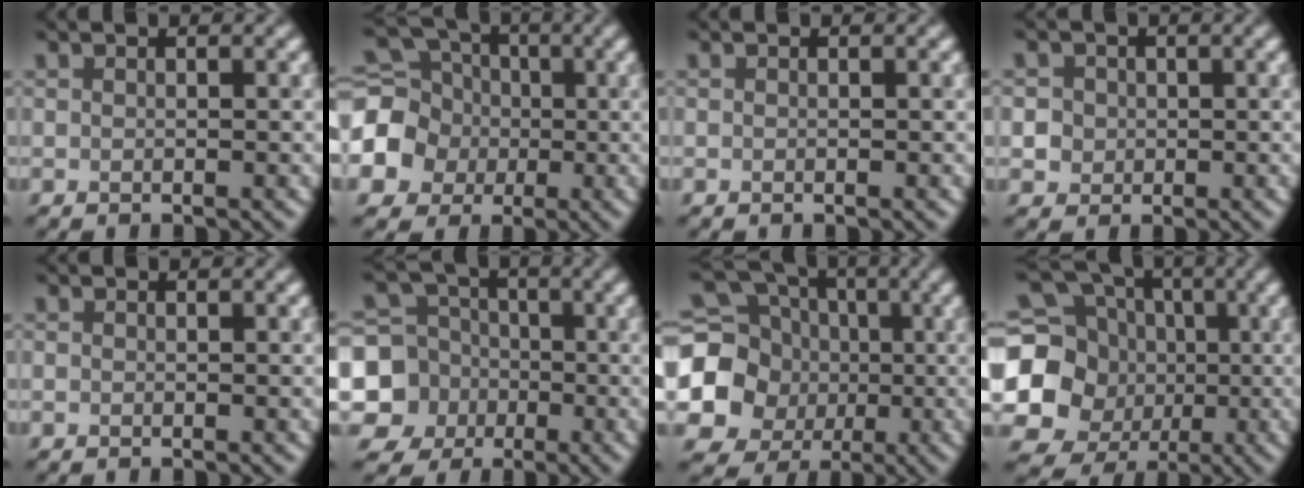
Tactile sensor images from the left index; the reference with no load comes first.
{"total": 7.4, "force": [-1.3, 6.9, 2.4], "torque": [-0.060, -0.005, -0.048]}
{"total": 0.0}
{"total": 2.6, "force": [-0.3, 2.6, 0.2], "torque": [0.016, 0.016, -0.014]}
{"total": 0.5, "force": [-0.4, 0.0, -0.3], "torque": [0.008, 0.000, -0.005]}
{"total": 8.5, "force": [-2.5, 8.0, 1.4], "torque": [-0.038, -0.006, -0.073]}
{"total": 11.7, "force": [-1.2, 11.0, 3.7], "torque": [-0.110, -0.015, -0.039]}
{"total": 13.6, "force": [-0.7, 12.8, 4.7], "torque": [-0.137, -0.002, -0.027]}